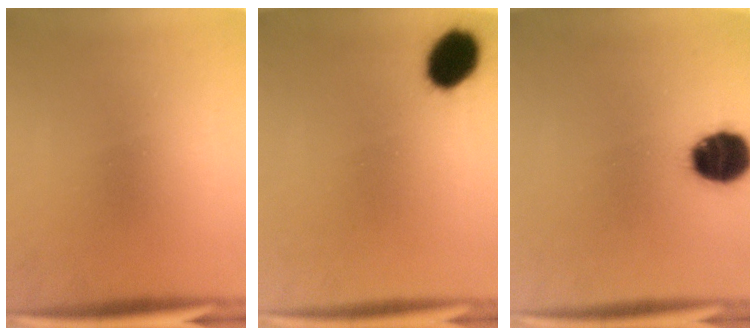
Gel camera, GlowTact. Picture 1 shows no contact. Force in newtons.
{"total": 8.9}
{"total": 12.5}